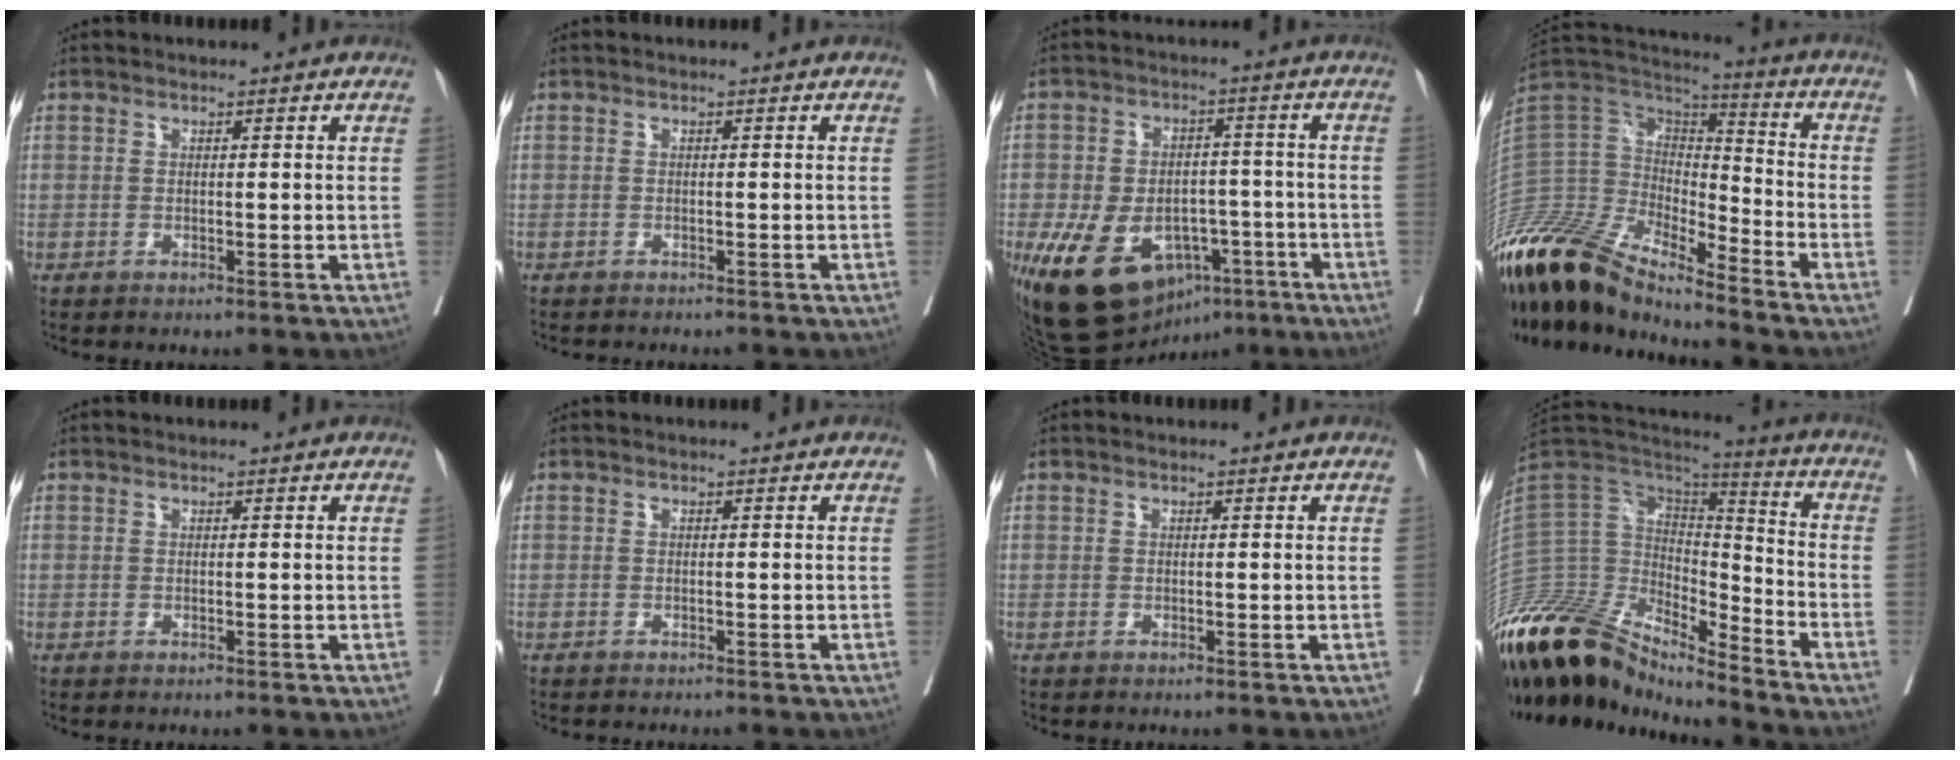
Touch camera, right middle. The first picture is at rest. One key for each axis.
{"total": 2.2, "fx": -2.1, "fy": 0.3, "fz": 0.8, "tx": -0.010, "ty": -0.003, "tz": -0.026}
{"total": 19.0, "fx": -9.4, "fy": 11.4, "fz": 12.0, "tx": -0.252, "ty": 0.002, "tz": -0.135}
{"total": 23.9, "fx": -19.6, "fy": 5.8, "fz": 12.5, "tx": -0.292, "ty": 0.001, "tz": -0.372}
{"total": 0.0}
{"total": 1.8, "fx": -1.7, "fy": 0.3, "fz": 0.7, "tx": -0.010, "ty": -0.003, "tz": -0.020}
{"total": 0.0}
{"total": 23.2, "fx": -19.9, "fy": 6.4, "fz": 10.1, "tx": -0.226, "ty": 0.021, "tz": -0.363}